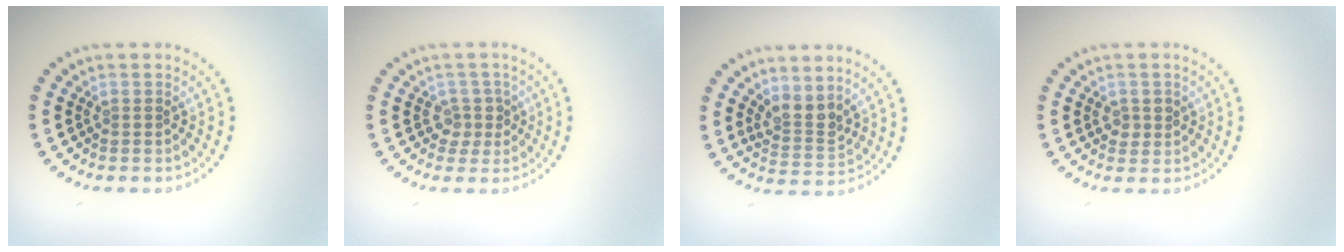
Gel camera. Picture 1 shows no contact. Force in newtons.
{"total": 2.0, "press": 1.5, "slide": 1.3}
{"total": 2.5, "press": 1.9, "slide": 1.7}
{"total": 1.4, "press": 1.4, "slide": 0.5}